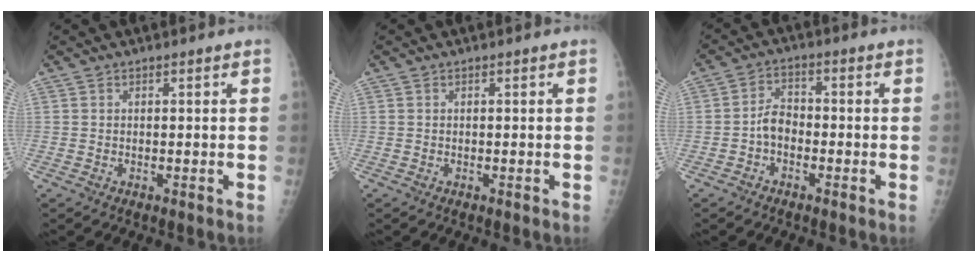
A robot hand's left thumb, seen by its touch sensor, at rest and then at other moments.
{"total": 0.0}
{"total": 4.1, "force": [-1.4, 2.9, 2.6], "torque": [-0.033, 0.021, -0.034]}